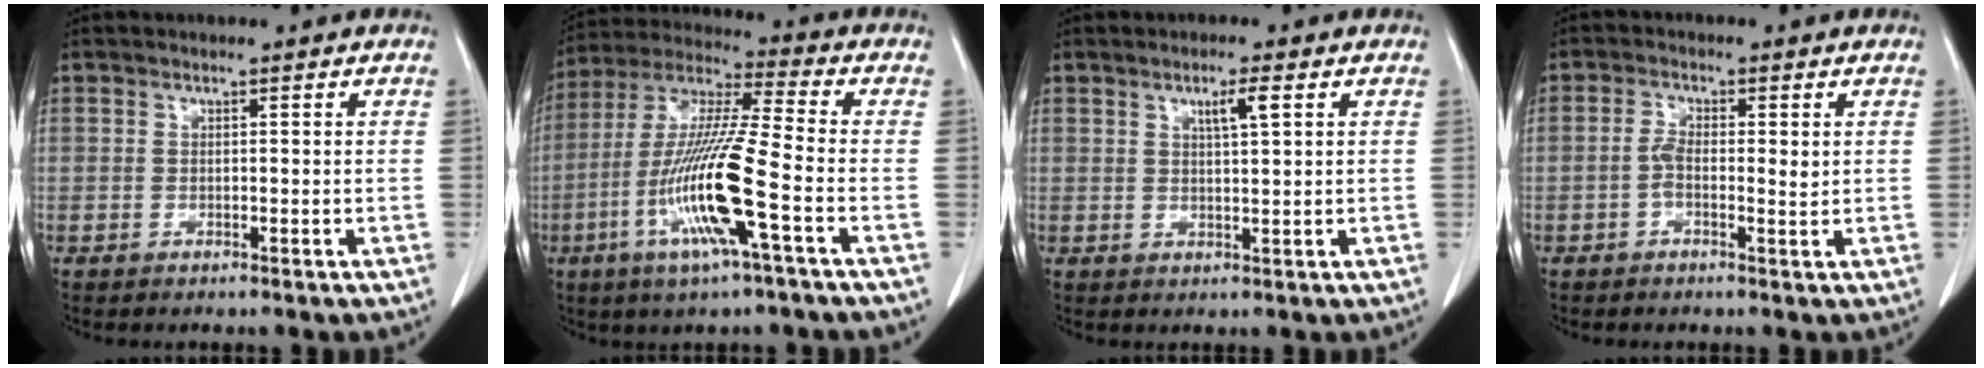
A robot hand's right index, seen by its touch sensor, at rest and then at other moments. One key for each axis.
{"total": 15.3, "fx": -5.0, "fy": 0.0, "fz": 14.4, "tx": -0.298, "ty": -0.012, "tz": -0.102}
{"total": 3.0, "fx": 1.4, "fy": 0.1, "fz": 2.7, "tx": -0.047, "ty": -0.001, "tz": 0.024}
{"total": 3.5, "fx": 0.0, "fy": 1.3, "fz": 3.3, "tx": -0.058, "ty": 0.005, "tz": -0.003}